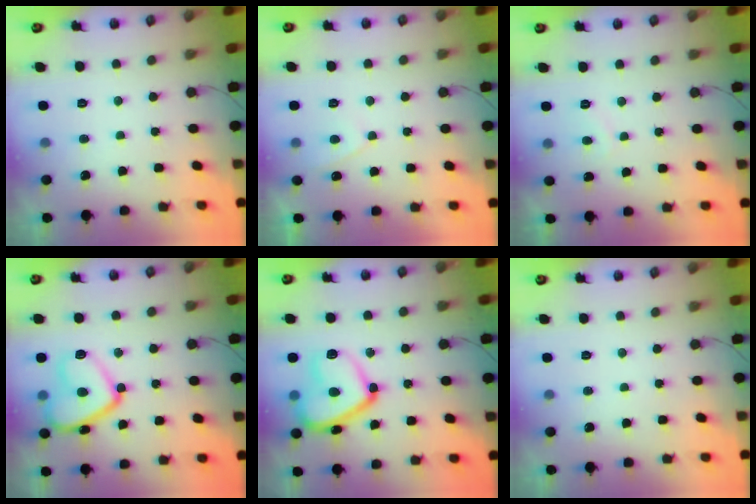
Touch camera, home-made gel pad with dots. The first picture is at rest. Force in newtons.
{"total": 2.4, "press": 2.4, "slide": 0.5}
{"total": 1.7, "press": 1.6, "slide": 0.6}
{"total": 15.3, "press": 15.3, "slide": 1.2}
{"total": 18.4, "press": 18.3, "slide": 1.6}
{"total": 0.0}